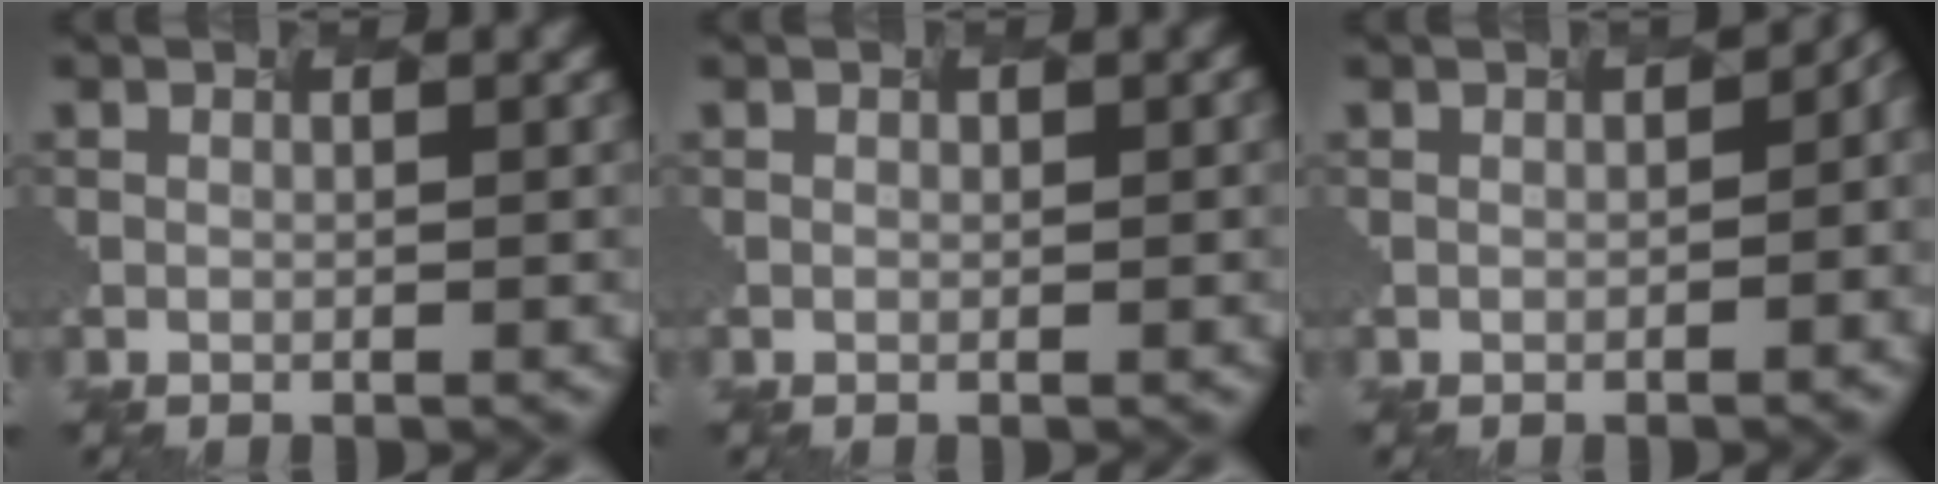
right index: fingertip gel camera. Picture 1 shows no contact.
{"total": 0.0}
{"total": 6.5, "force": [1.1, 2.9, 5.7], "torque": [-0.032, 0.037, 0.042]}